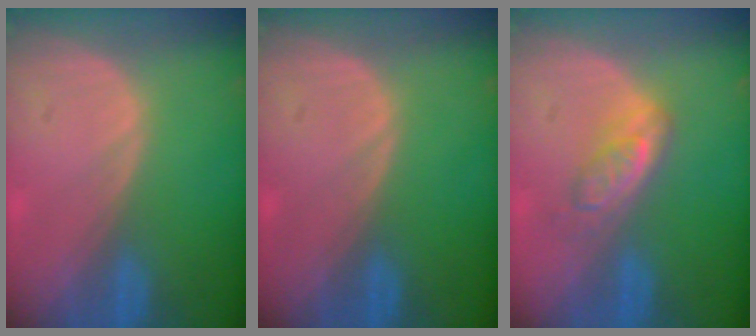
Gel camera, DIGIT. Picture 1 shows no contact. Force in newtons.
{"total": 0.0}
{"total": 4.5, "press": 4.4, "slide": 1.1}